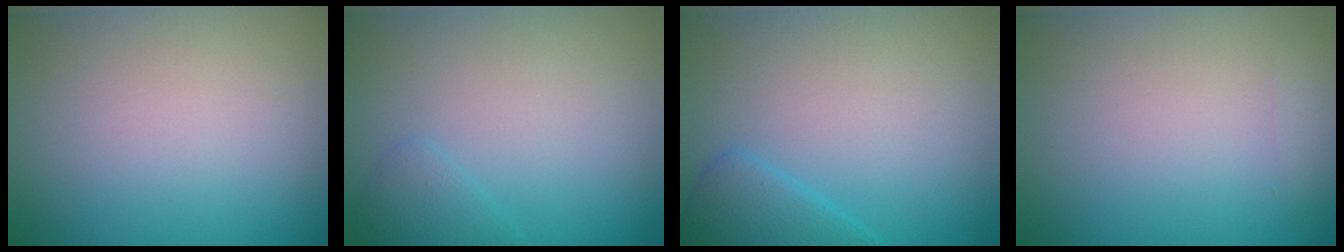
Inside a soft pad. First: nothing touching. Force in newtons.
{"total": 1.3, "press": 1.3, "slide": 0.1}
{"total": 2.8, "press": 2.8, "slide": 0.2}
{"total": 0.6, "press": 0.6, "slide": 0.0}